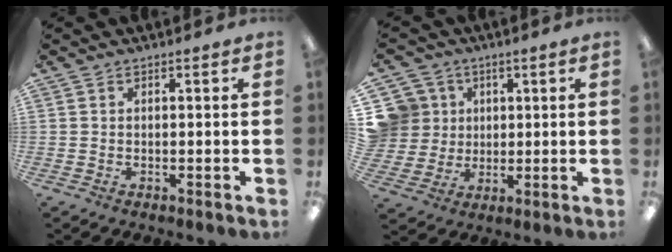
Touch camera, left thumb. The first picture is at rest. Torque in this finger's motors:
{"motor_torque": [-0.06, 0.06, -0.06, 0.04, 0.00]}